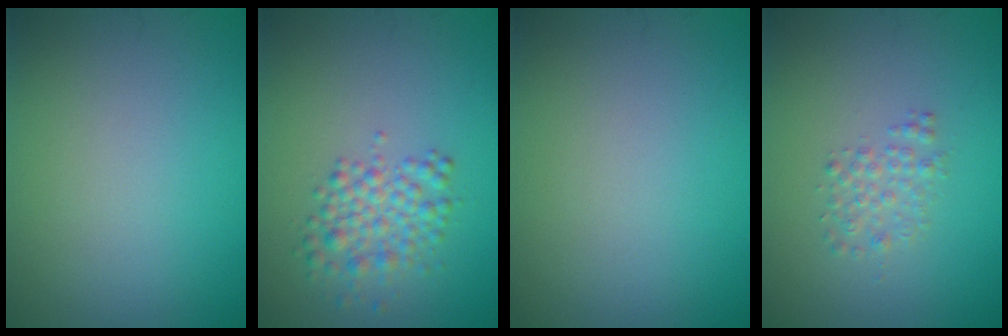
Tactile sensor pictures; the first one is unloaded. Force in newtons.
{"total": 3.1, "press": 3.1, "slide": 0.0}
{"total": 0.0}
{"total": 1.6, "press": 1.6, "slide": 0.0}